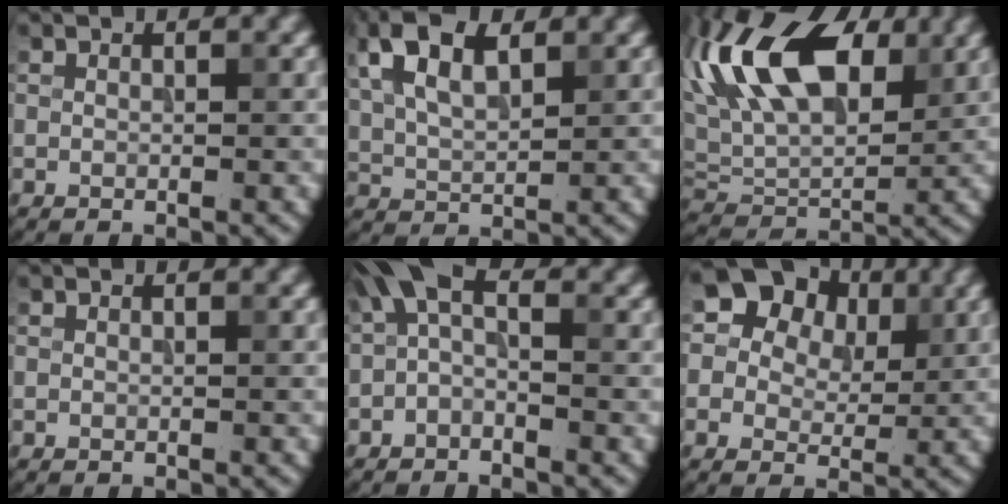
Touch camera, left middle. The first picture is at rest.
{"total": 6.9, "force": [3.1, 3.3, 5.1], "torque": [-0.118, 0.015, 0.058]}
{"total": 12.6, "force": [3.8, 6.7, 10.0], "torque": [-0.195, 0.028, 0.059]}
{"total": 0.0}
{"total": 3.5, "force": [-0.1, 1.4, 3.2], "torque": [-0.061, 0.017, -0.017]}
{"total": 12.5, "force": [5.7, 9.6, 5.6], "torque": [-0.104, 0.033, 0.084]}